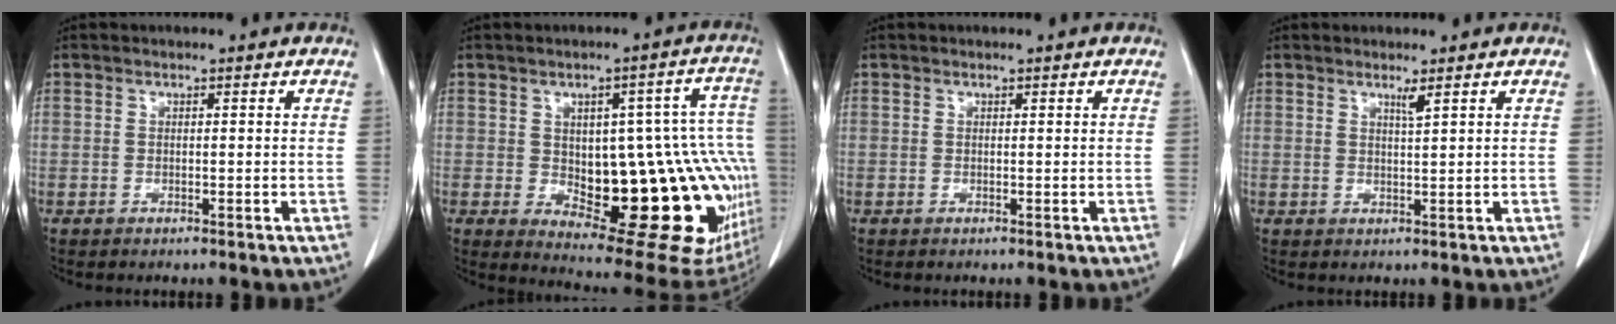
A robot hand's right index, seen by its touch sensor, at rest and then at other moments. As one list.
[{"total": 25.7, "force": [-3.9, 9.5, 23.5], "torque": [-0.217, 0.024, -0.023]}, {"total": 0.0}, {"total": 1.4, "force": [1.0, -0.3, 0.9], "torque": [-0.023, -0.010, 0.019]}]